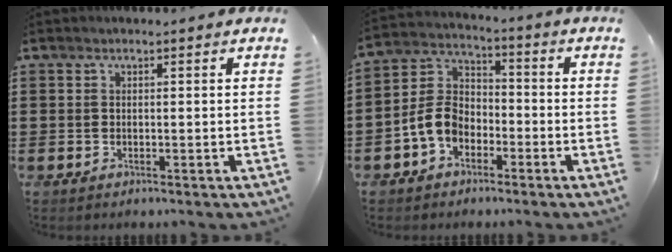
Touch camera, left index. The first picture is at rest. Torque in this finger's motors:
{"motor_torque": [1.57, 0.57, 0.58, 0.09]}